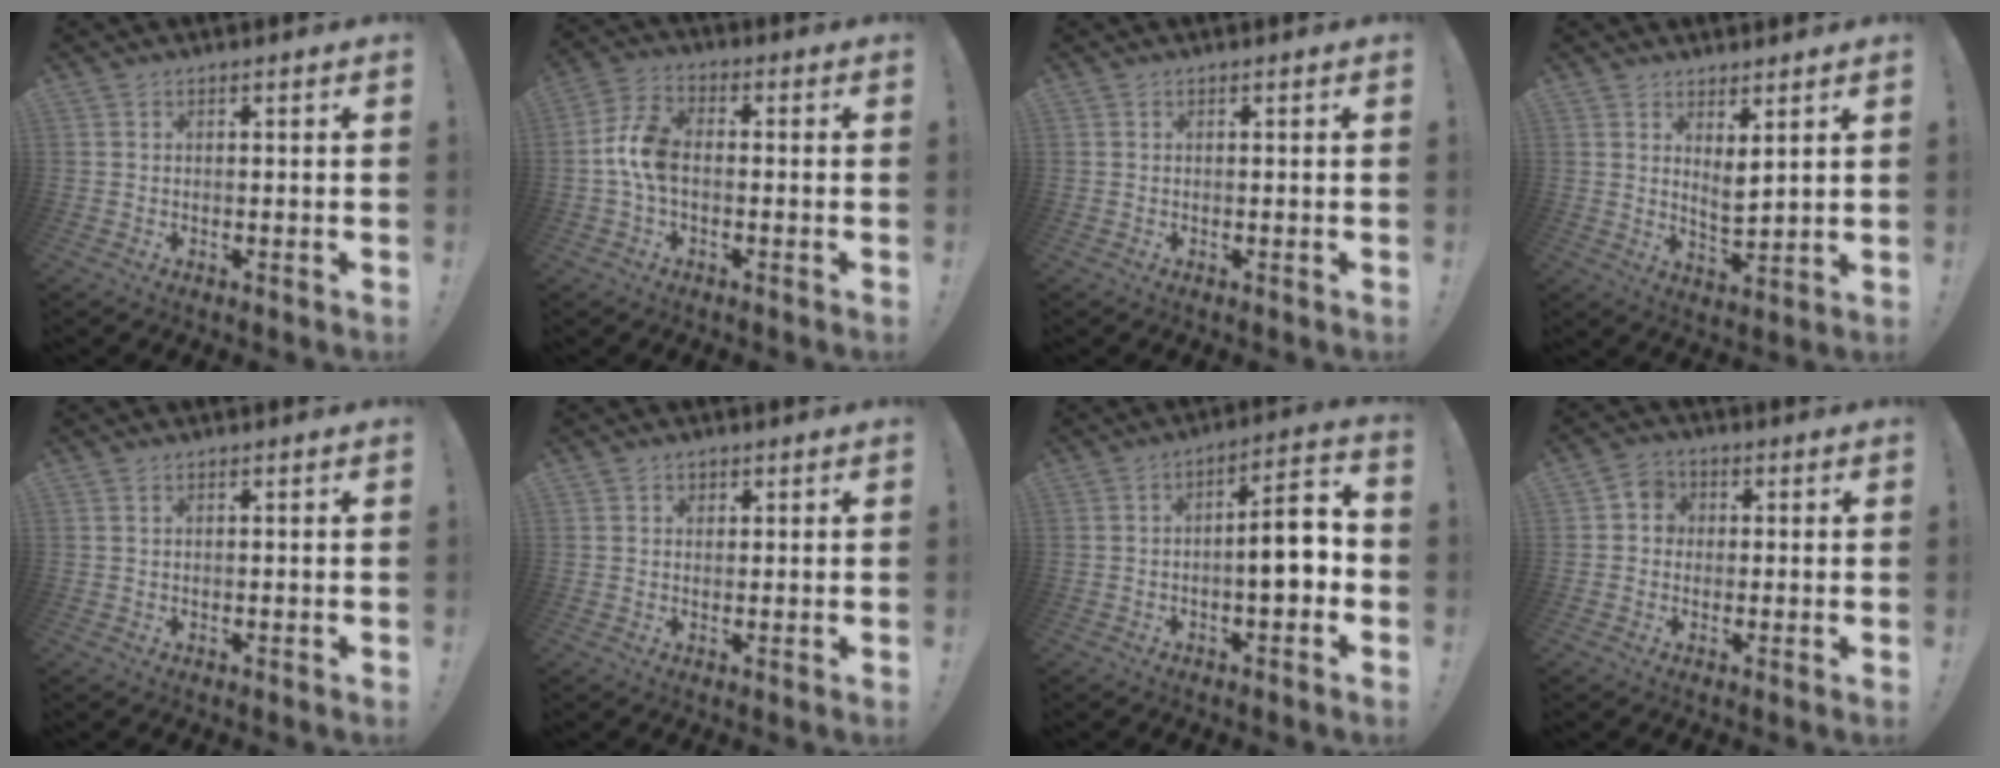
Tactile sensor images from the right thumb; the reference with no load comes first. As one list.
[{"total": 8.5, "force": [-1.2, 5.1, 6.8], "torque": [-0.138, 0.012, -0.016]}, {"total": 0.0}, {"total": 4.8, "force": [3.5, 1.3, 3.1], "torque": [-0.047, -0.029, 0.060]}, {"total": 0.0}, {"total": 1.4, "force": [0.7, 1.2, 0.3], "torque": [0.008, -0.005, 0.009]}, {"total": 9.5, "force": [-2.2, 2.5, 8.9], "torque": [-0.130, 0.011, -0.042]}, {"total": 4.7, "force": [0.2, 4.4, 1.7], "torque": [-0.025, 0.009, 0.004]}]